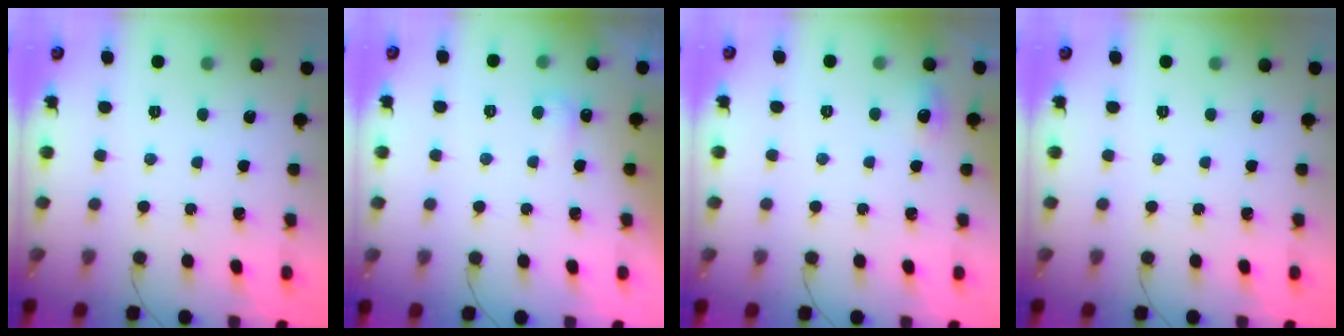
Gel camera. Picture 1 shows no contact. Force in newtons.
{"total": 2.4, "press": 2.4, "slide": 0.6}
{"total": 4.8, "press": 4.5, "slide": 1.8}
{"total": 0.0}